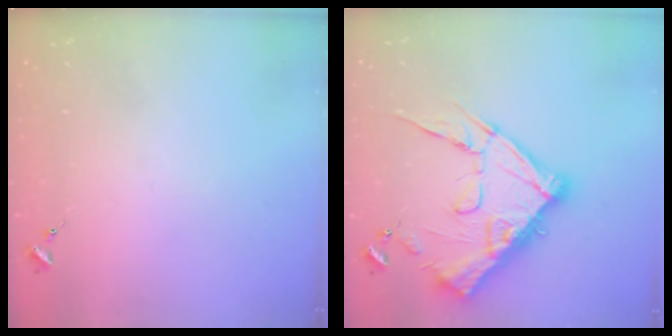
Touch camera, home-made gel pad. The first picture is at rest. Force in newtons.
{"total": 19.4, "press": 19.4, "slide": 1.0}